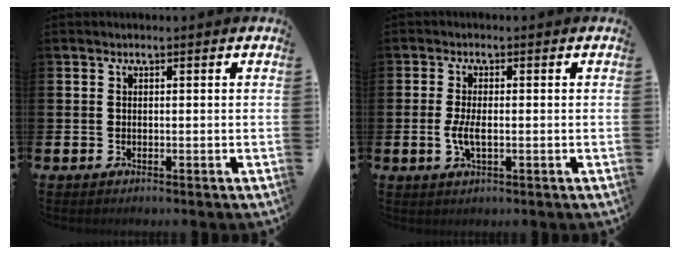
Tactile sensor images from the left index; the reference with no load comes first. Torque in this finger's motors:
{"motor_torque": [0.74, 0.08, 0.07, 0.04]}